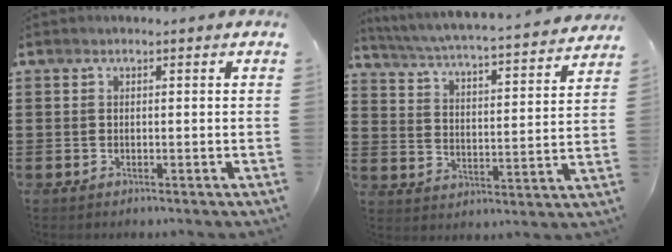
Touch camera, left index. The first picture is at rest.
{"total": 4.3, "force": [3.9, -0.5, 1.5], "torque": [-0.051, -0.038, 0.058]}